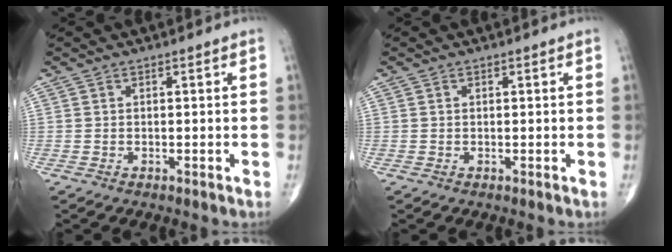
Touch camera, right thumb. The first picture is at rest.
{"total": 0.0}